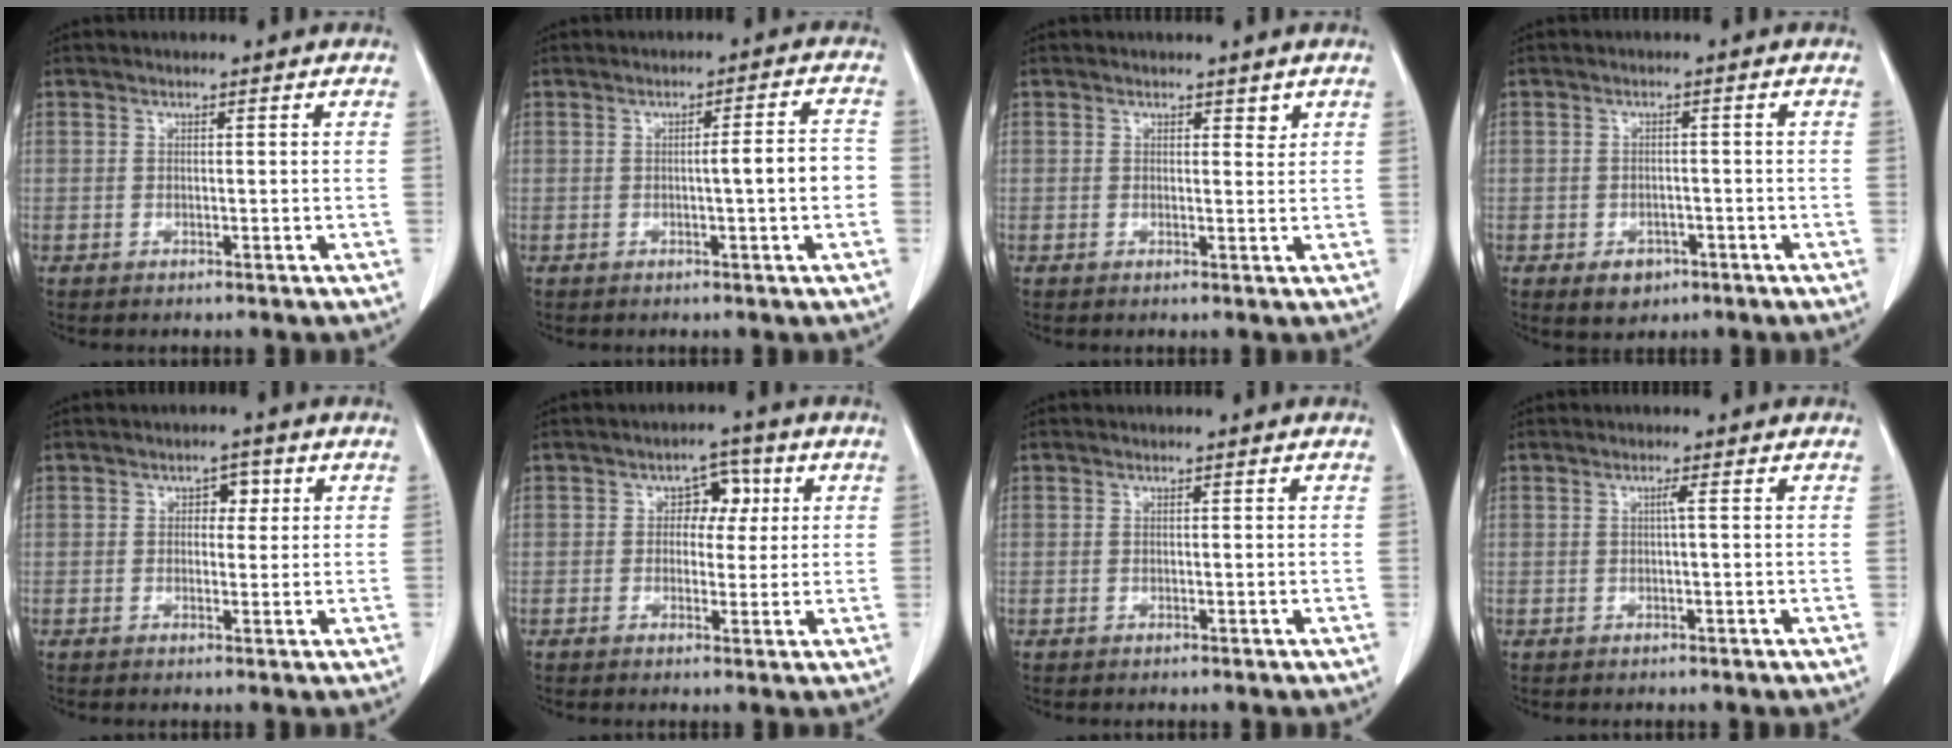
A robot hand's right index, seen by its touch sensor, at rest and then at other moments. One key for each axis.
{"total": 4.8, "fx": -0.8, "fy": 0.1, "fz": 4.8, "tx": -0.066, "ty": 0.008, "tz": -0.013}
{"total": 1.3, "fx": 0.9, "fy": 0.7, "fz": 0.6, "tx": -0.004, "ty": -0.004, "tz": 0.009}
{"total": 3.4, "fx": -1.8, "fy": 2.5, "fz": 1.4, "tx": -0.015, "ty": 0.005, "tz": -0.017}
{"total": 2.4, "fx": 0.7, "fy": 1.6, "fz": 1.7, "tx": -0.018, "ty": 0.009, "tz": 0.007}
{"total": 4.3, "fx": 0.9, "fy": 3.0, "fz": 3.0, "tx": -0.034, "ty": 0.016, "tz": 0.012}
{"total": 0.0}
{"total": 0.8, "fx": 0.0, "fy": -0.2, "fz": 0.8, "tx": -0.013, "ty": 0.002, "tz": 0.001}